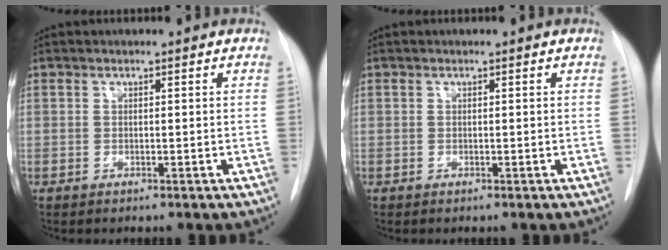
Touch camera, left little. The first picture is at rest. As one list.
[{"total": 0.0}]